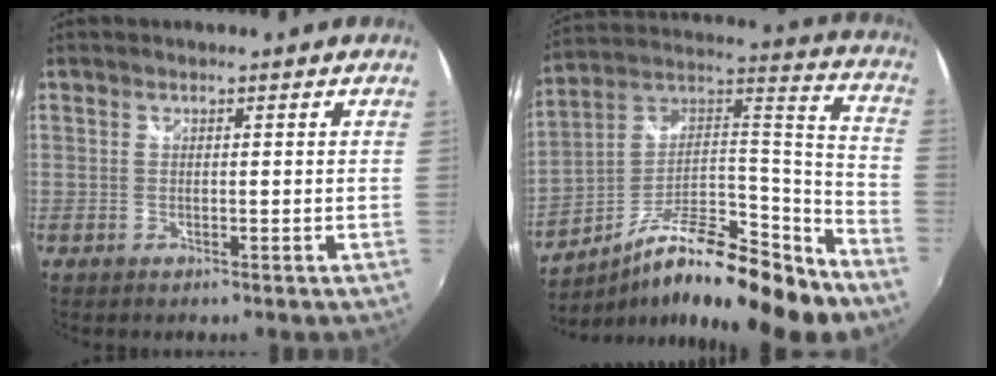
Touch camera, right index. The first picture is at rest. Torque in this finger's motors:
{"motor_torque": [0.50, -0.40, 0.39, 0.11]}